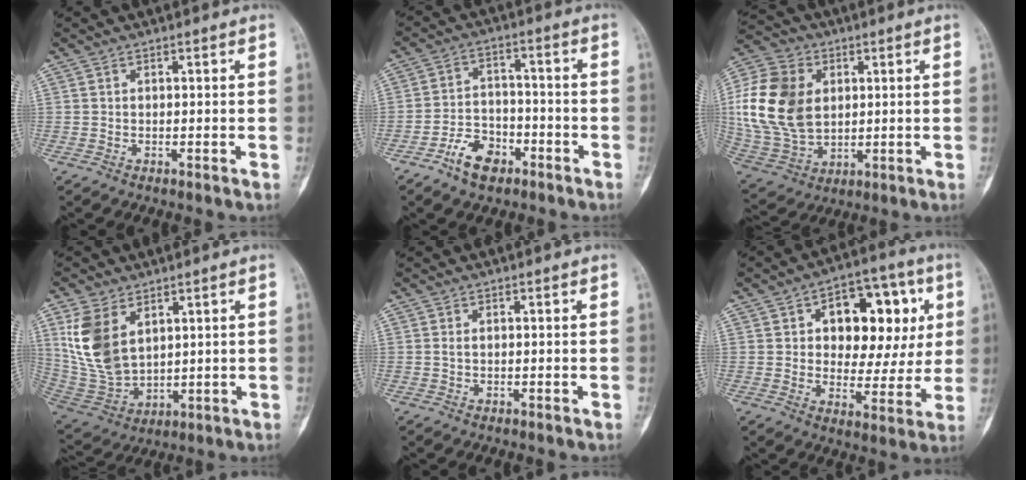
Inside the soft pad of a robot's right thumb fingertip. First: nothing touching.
{"total": 8.1, "force": [-5.0, 4.9, 4.2], "torque": [-0.052, 0.036, -0.088]}
{"total": 19.1, "force": [2.8, 13.9, 12.8], "torque": [-0.248, -0.006, 0.061]}
{"total": 12.8, "force": [4.9, 7.9, 8.8], "torque": [-0.173, -0.021, 0.118]}
{"total": 0.6, "force": [0.1, 0.3, 0.5], "torque": [-0.011, 0.003, 0.003]}
{"total": 17.6, "force": [4.5, 10.6, 13.2], "torque": [-0.123, 0.013, 0.067]}